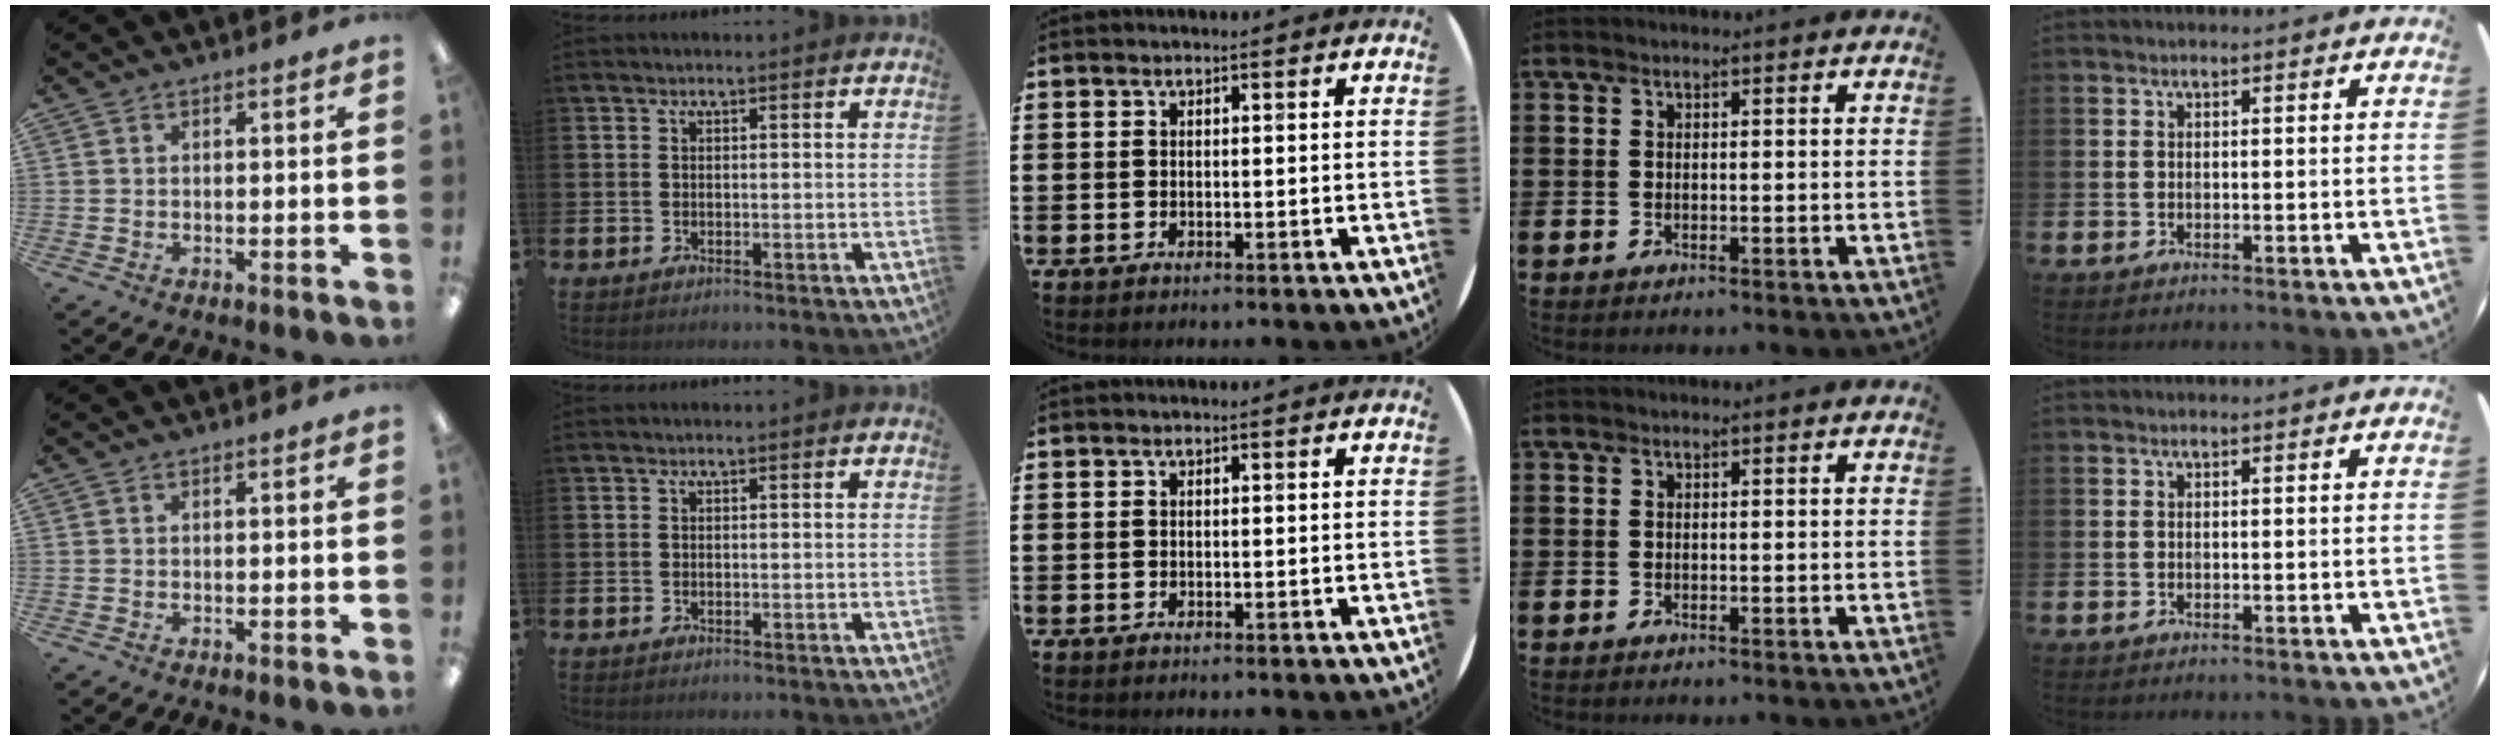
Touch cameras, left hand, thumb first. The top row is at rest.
{}